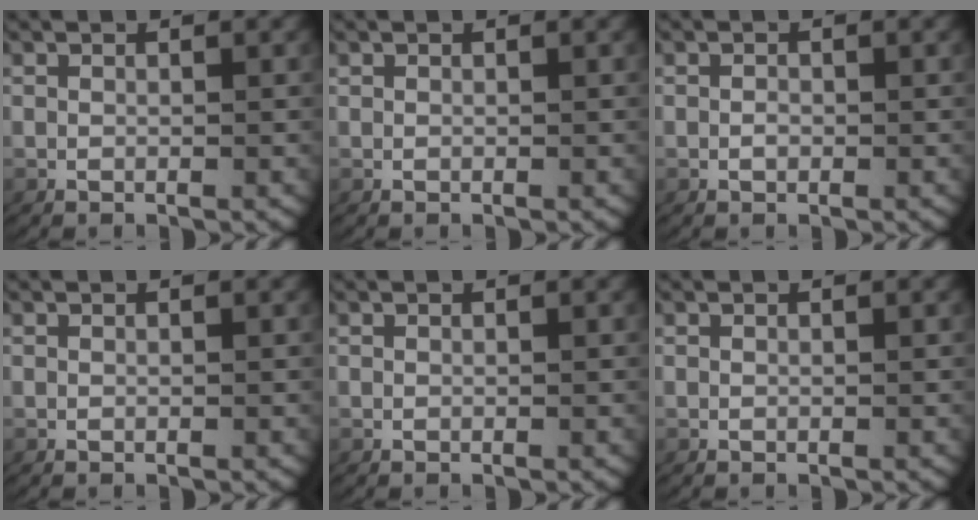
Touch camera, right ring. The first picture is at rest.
{"total": 0.0}
{"total": 0.6, "force": [-0.3, 0.3, 0.3], "torque": [-0.014, -0.007, -0.001]}
{"total": 0.0}
{"total": 0.0}
{"total": 0.0}